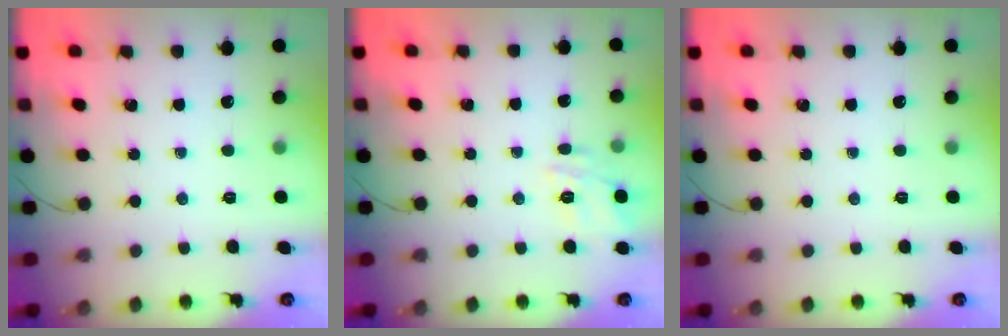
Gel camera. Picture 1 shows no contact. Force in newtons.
{"total": 13.1, "press": 13.1, "slide": 0.5}
{"total": 0.0}